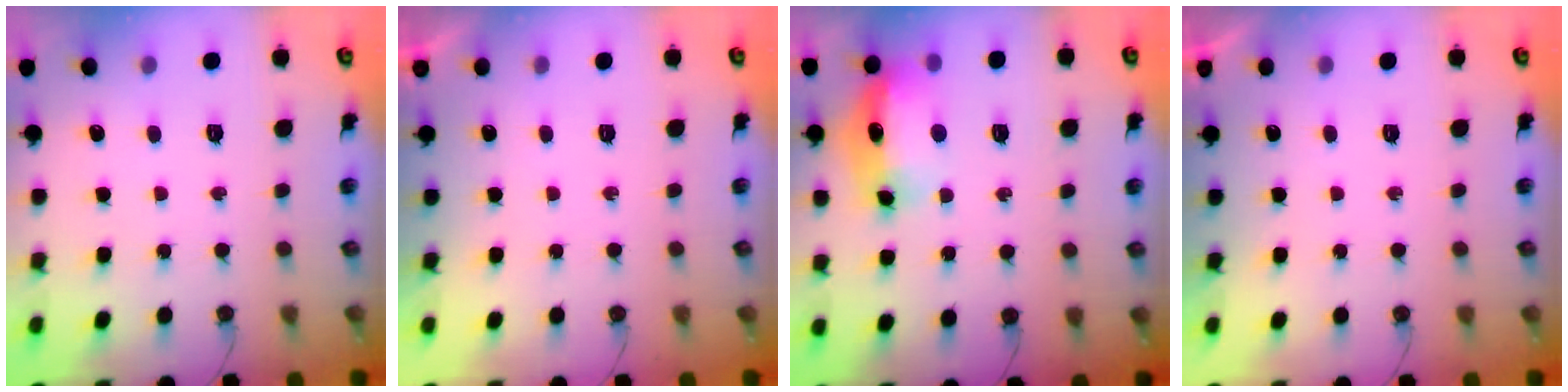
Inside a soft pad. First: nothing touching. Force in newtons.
{"total": 0.0}
{"total": 13.9, "press": 13.8, "slide": 1.5}
{"total": 0.0}